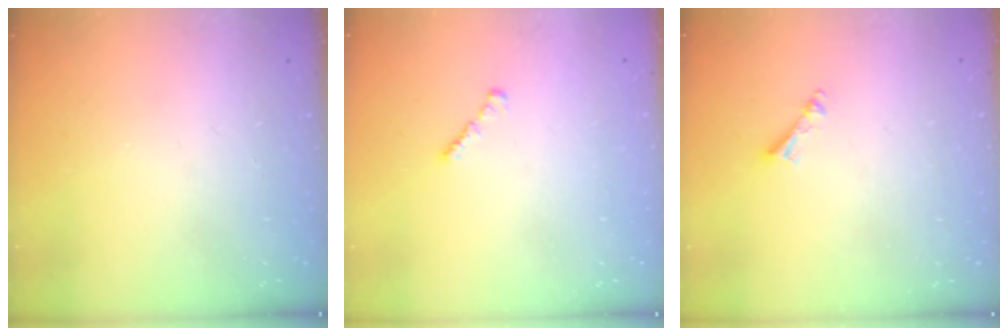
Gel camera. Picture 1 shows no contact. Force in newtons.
{"total": 1.6, "press": 1.5, "slide": 0.5}
{"total": 3.4, "press": 3.3, "slide": 0.2}